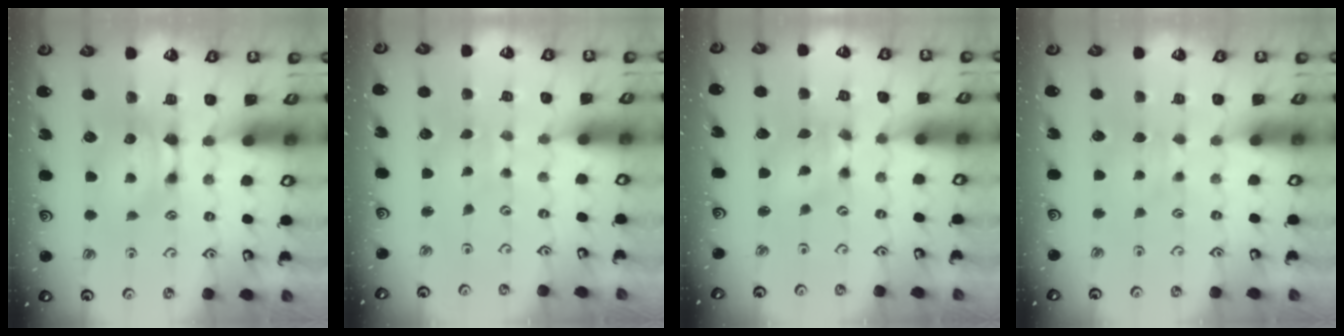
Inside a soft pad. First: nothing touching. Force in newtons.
{"total": 5.1, "press": 5.1, "slide": 0.2}
{"total": 1.1, "press": 0.3, "slide": 1.1}
{"total": 2.5, "press": 2.5, "slide": 0.5}